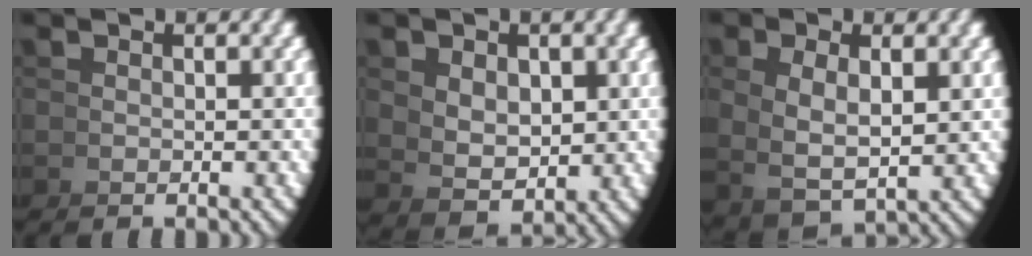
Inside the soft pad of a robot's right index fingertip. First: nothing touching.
{"total": 2.6, "force": [0.9, 1.4, 2.0], "torque": [-0.033, -0.011, 0.035]}
{"total": 3.9, "force": [1.1, 2.2, 3.0], "torque": [-0.063, -0.001, 0.030]}